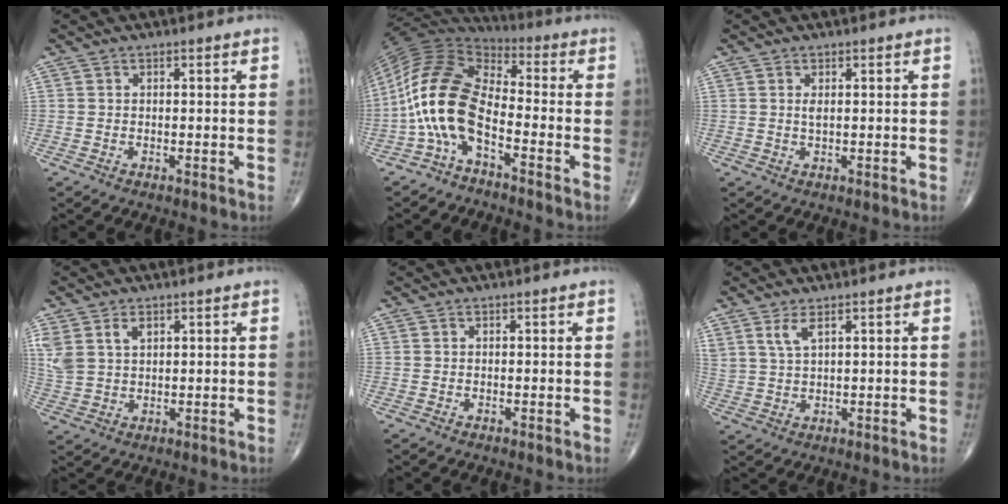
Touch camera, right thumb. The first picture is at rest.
{"total": 14.0, "force": [-4.6, 6.6, 11.4], "torque": [-0.240, 0.060, -0.102]}
{"total": 1.1, "force": [0.3, 0.3, 1.0], "torque": [-0.021, -0.002, 0.007]}
{"total": 6.7, "force": [3.0, 4.2, 4.3], "torque": [-0.095, 0.000, 0.070]}
{"total": 0.0}
{"total": 3.5, "force": [2.2, 1.0, 2.6], "torque": [-0.057, -0.012, 0.050]}